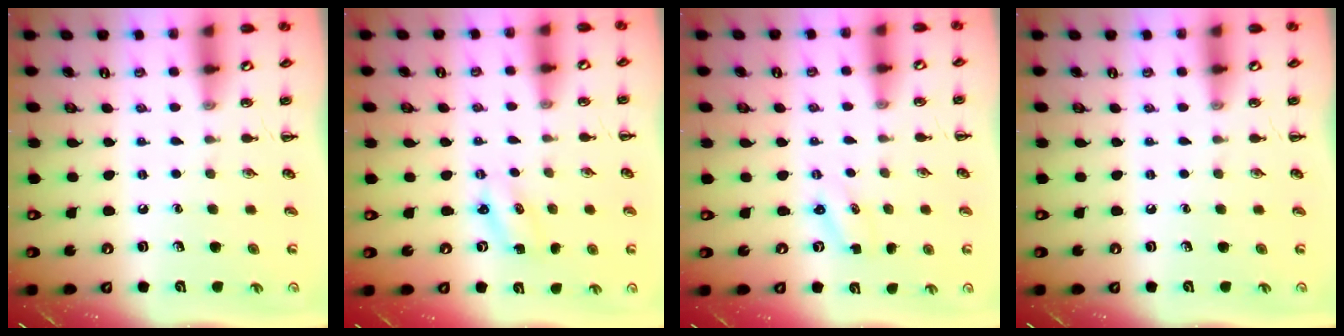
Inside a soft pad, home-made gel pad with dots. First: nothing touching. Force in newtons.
{"total": 1.4, "press": 1.3, "slide": 0.3}
{"total": 1.9, "press": 1.8, "slide": 0.6}
{"total": 0.0}